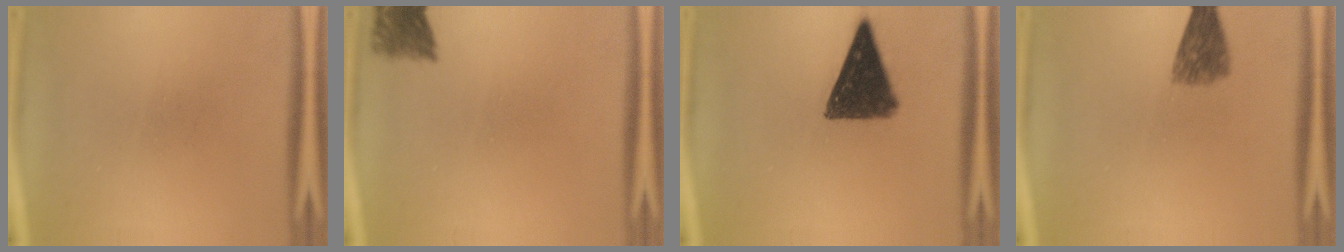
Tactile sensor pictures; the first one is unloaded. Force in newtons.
{"total": 4.0}
{"total": 12.4}
{"total": 5.0}